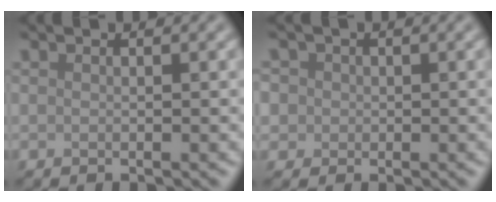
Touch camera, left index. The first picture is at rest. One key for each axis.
{"total": 3.6, "fx": 1.1, "fy": 3.1, "fz": 1.3, "tx": -0.015, "ty": 0.022, "tz": 0.000}